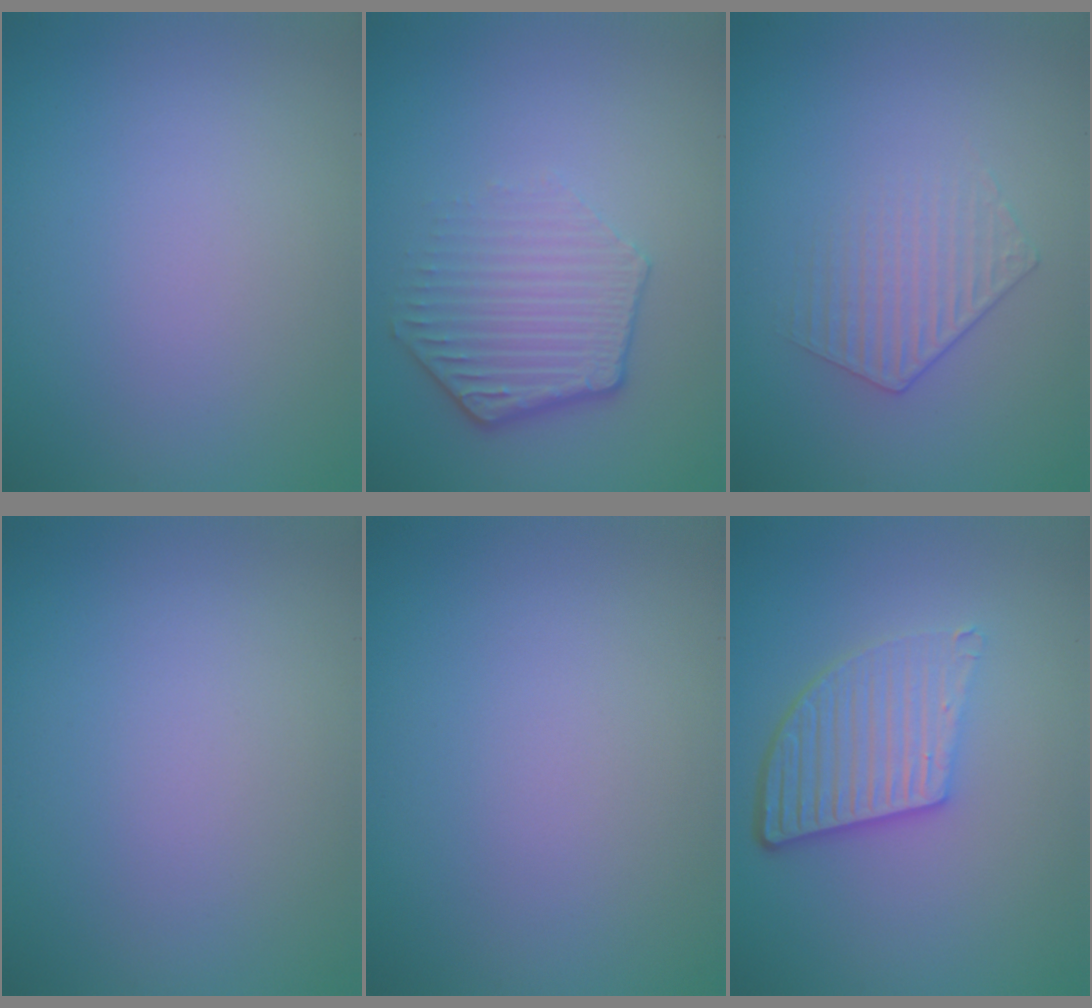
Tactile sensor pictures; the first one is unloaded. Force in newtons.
{"total": 4.1, "press": 3.2, "slide": 2.7}
{"total": 1.7, "press": 1.2, "slide": 1.3}
{"total": 0.0}
{"total": 0.0}
{"total": 5.1, "press": 3.8, "slide": 3.5}